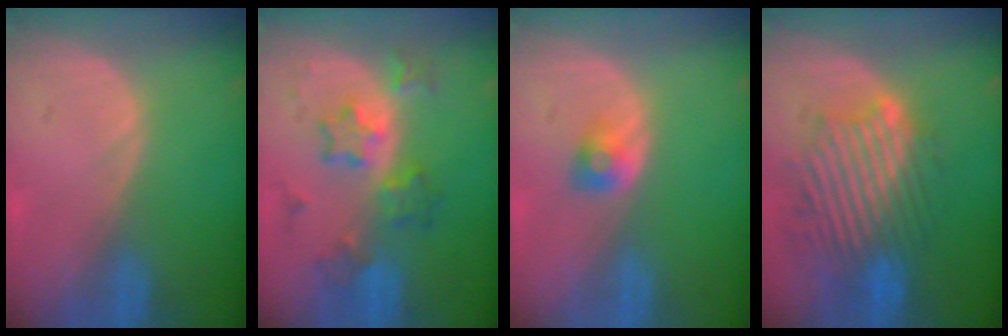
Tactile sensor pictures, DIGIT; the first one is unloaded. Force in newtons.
{"total": 6.5, "press": 6.5, "slide": 0.2}
{"total": 2.3, "press": 2.2, "slide": 0.7}
{"total": 10.5, "press": 10.0, "slide": 3.2}